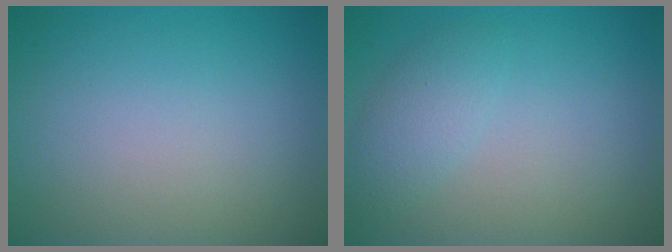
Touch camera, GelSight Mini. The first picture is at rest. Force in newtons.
{"total": 2.1, "press": 2.1, "slide": 0.0}